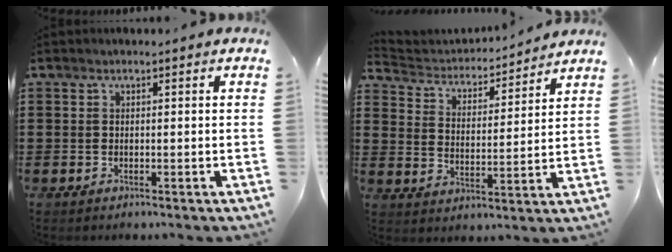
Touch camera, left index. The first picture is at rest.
{"total": 2.9, "force": [2.8, 0.8, 0.0], "torque": [-0.024, -0.025, 0.041]}